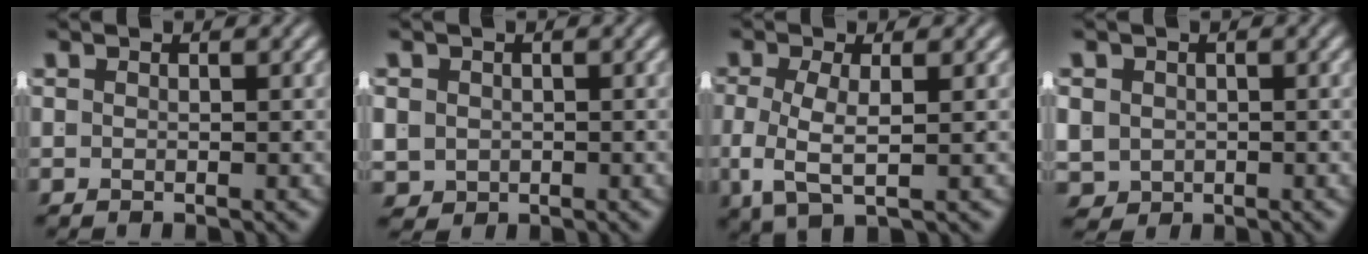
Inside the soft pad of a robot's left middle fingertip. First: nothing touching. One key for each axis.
{"total": 4.3, "fx": -0.9, "fy": 3.9, "fz": 1.6, "tx": -0.054, "ty": -0.033, "tz": 0.000}
{"total": 3.8, "fx": -0.6, "fy": 1.5, "fz": 3.5, "tx": -0.084, "ty": -0.022, "tz": 0.004}
{"total": 5.5, "fx": -1.2, "fy": 4.9, "fz": 2.2, "tx": -0.067, "ty": -0.039, "tz": -0.005}